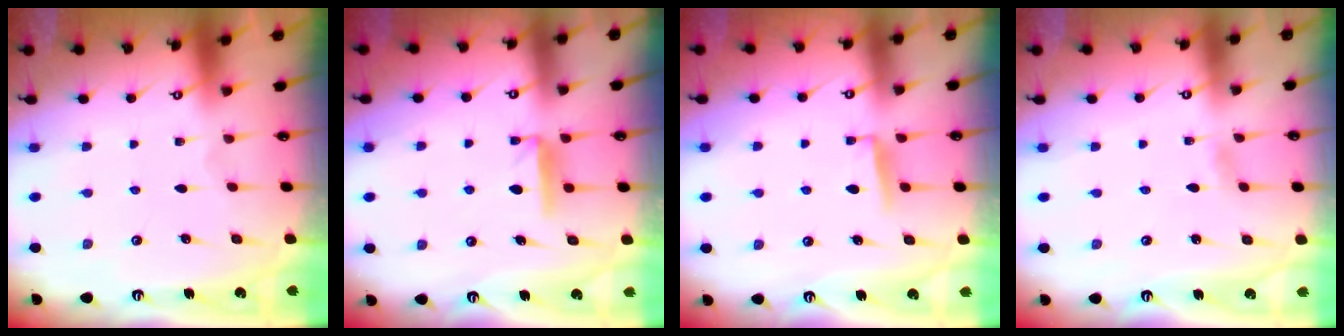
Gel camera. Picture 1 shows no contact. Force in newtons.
{"total": 6.7, "press": 6.7, "slide": 0.2}
{"total": 5.6, "press": 5.5, "slide": 0.7}
{"total": 2.7, "press": 2.7, "slide": 0.4}